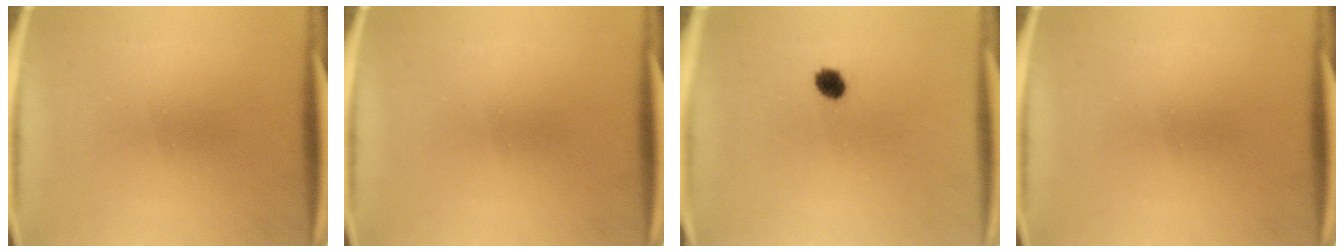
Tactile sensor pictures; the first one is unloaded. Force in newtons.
{"total": 0.0}
{"total": 2.9}
{"total": 0.0}